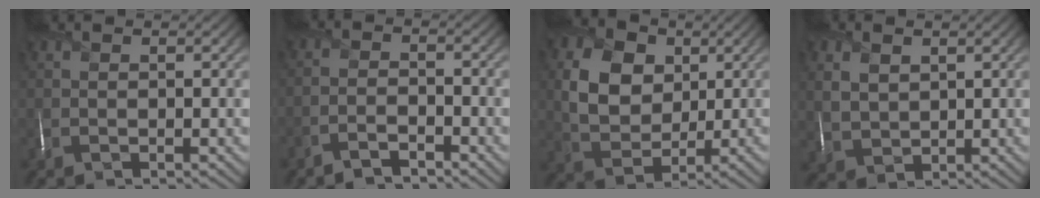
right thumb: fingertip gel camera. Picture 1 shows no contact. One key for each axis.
{"total": 3.1, "fx": -2.6, "fy": 0.8, "fz": 1.4, "tx": -0.029, "ty": 0.000, "tz": -0.059}
{"total": 8.8, "fx": 1.9, "fy": 6.5, "fz": 5.5, "tx": -0.127, "ty": 0.001, "tz": 0.029}
{"total": 4.2, "fx": 1.8, "fy": 2.9, "fz": 2.4, "tx": -0.066, "ty": 0.002, "tz": 0.040}